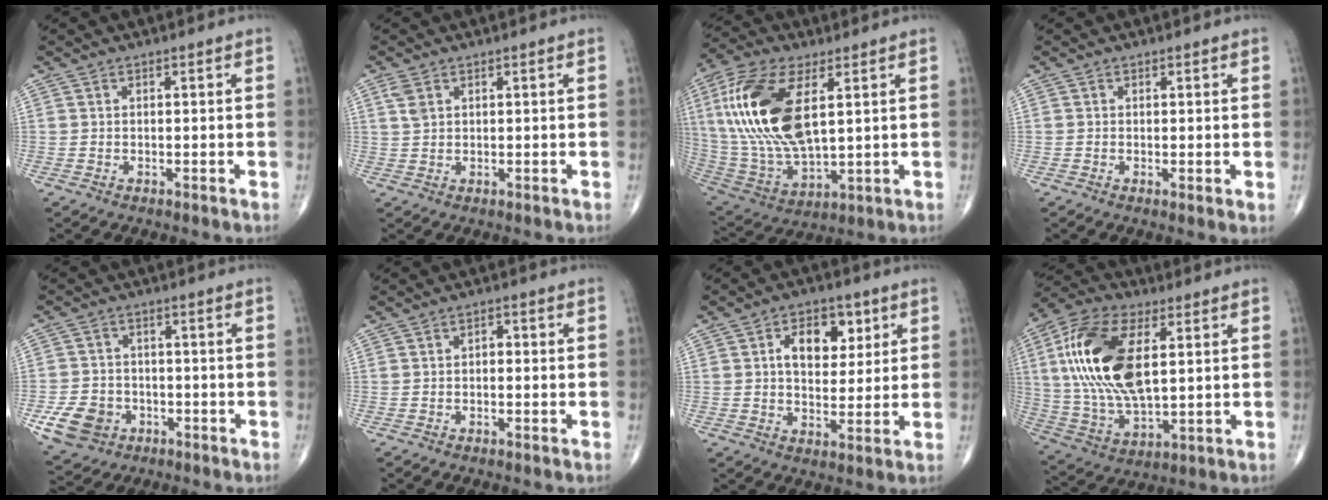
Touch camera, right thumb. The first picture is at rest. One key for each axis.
{"total": 2.4, "fx": 1.2, "fy": 1.4, "fz": 1.6, "tx": -0.036, "ty": 0.006, "tz": 0.030}
{"total": 22.3, "fx": 5.3, "fy": 10.5, "fz": 18.9, "tx": -0.403, "ty": -0.021, "tz": 0.102}
{"total": 1.1, "fx": 0.1, "fy": 0.2, "fz": 1.1, "tx": -0.021, "ty": -0.006, "tz": 0.000}
{"total": 8.6, "fx": -3.4, "fy": 7.0, "fz": 3.6, "tx": -0.053, "ty": 0.016, "tz": -0.053}
{"total": 1.4, "fx": -0.1, "fy": 0.9, "fz": 1.1, "tx": -0.010, "ty": 0.006, "tz": -0.006}
{"total": 9.8, "fx": 3.2, "fy": 6.1, "fz": 6.9, "tx": -0.067, "ty": -0.009, "tz": 0.048}
{"total": 21.3, "fx": 4.5, "fy": 10.4, "fz": 18.0, "tx": -0.368, "ty": -0.008, "tz": 0.081}